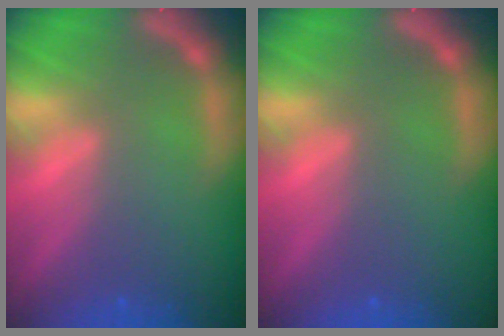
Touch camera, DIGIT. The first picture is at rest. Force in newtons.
{"total": 0.0}